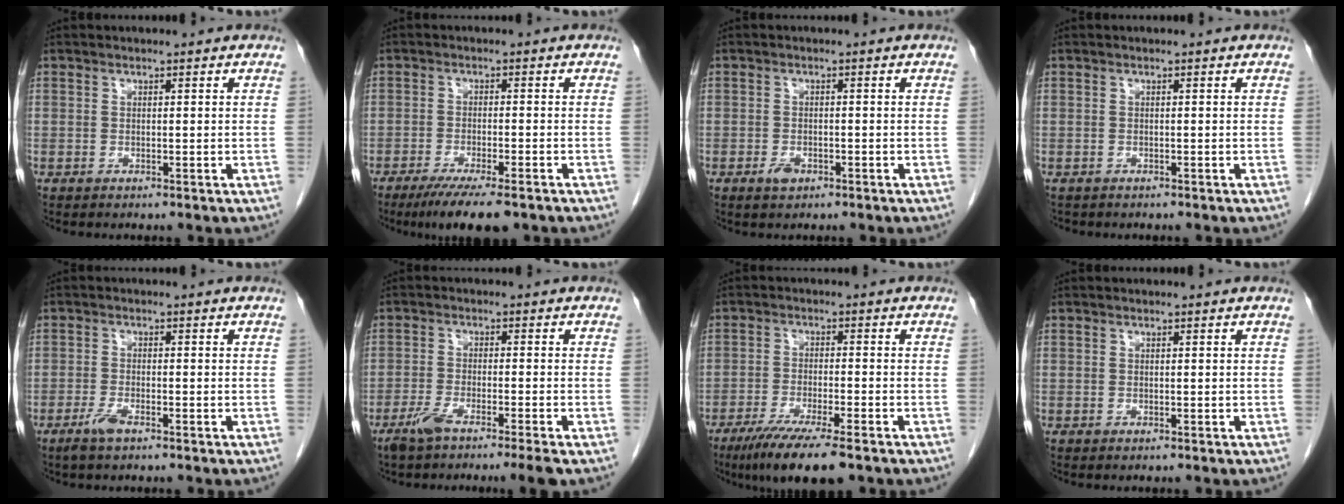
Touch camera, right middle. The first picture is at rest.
{"total": 8.8, "force": [-6.5, 1.2, 5.9], "torque": [-0.086, -0.018, -0.098]}
{"total": 1.9, "force": [-1.1, 1.0, 1.2], "torque": [-0.025, 0.001, -0.016]}
{"total": 1.0, "force": [-0.9, 0.5, 0.2], "torque": [-0.014, -0.001, -0.012]}
{"total": 2.6, "force": [-1.8, 0.4, 1.8], "torque": [-0.045, -0.003, -0.037]}
{"total": 6.0, "force": [-4.3, -0.4, 4.1], "torque": [-0.075, -0.013, -0.081]}
{"total": 10.0, "force": [-7.1, 0.8, 7.0], "torque": [-0.113, -0.024, -0.114]}
{"total": 0.0}